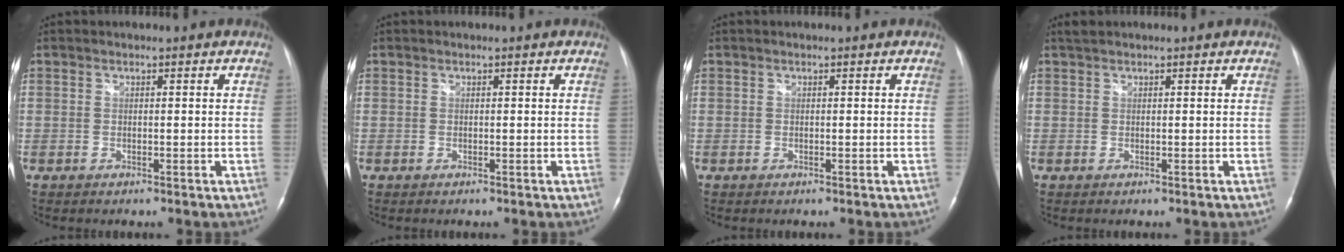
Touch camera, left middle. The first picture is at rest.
{"total": 0.0}
{"total": 0.0}
{"total": 1.0, "force": [0.9, 0.2, 0.4], "torque": [-0.012, 0.011, 0.020]}